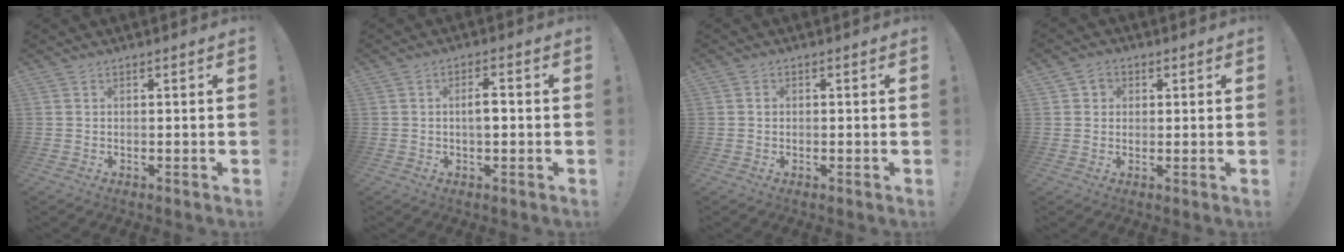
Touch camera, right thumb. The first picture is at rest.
{"total": 3.7, "force": [-0.3, 1.4, 3.5], "torque": [-0.056, 0.007, -0.009]}
{"total": 0.8, "force": [-0.1, 0.7, 0.1], "torque": [0.007, 0.000, -0.005]}
{"total": 2.9, "force": [0.6, 2.8, 0.7], "torque": [-0.008, -0.001, 0.010]}